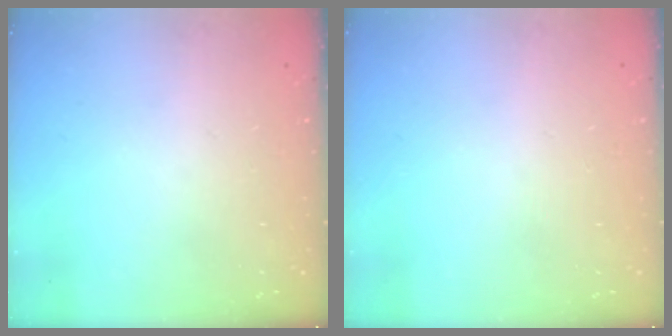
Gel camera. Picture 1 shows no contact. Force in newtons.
{"total": 0.5, "press": 0.5, "slide": 0.1}